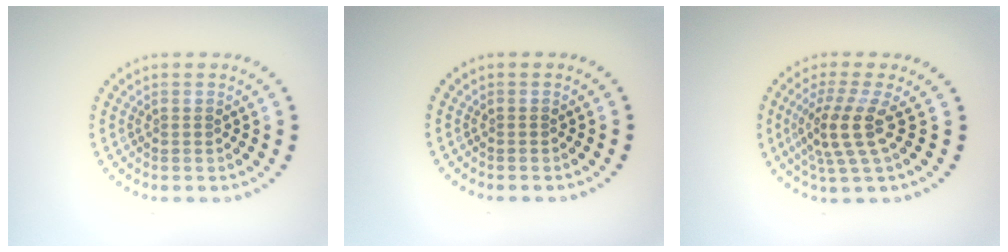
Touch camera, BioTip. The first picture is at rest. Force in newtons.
{"total": 0.0}
{"total": 3.9, "press": 2.9, "slide": 2.6}